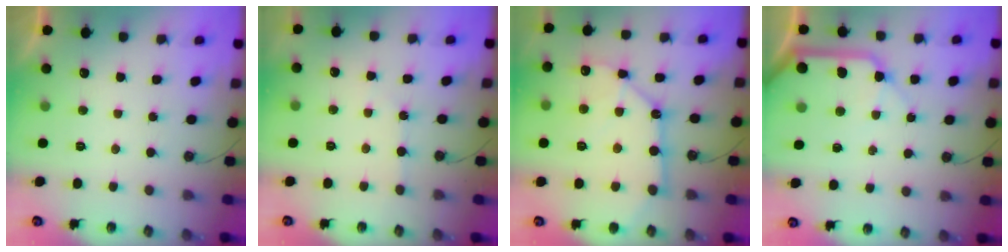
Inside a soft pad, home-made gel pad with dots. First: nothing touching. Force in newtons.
{"total": 1.9, "press": 1.8, "slide": 0.3}
{"total": 16.2, "press": 16.1, "slide": 1.8}
{"total": 12.0, "press": 11.9, "slide": 1.6}